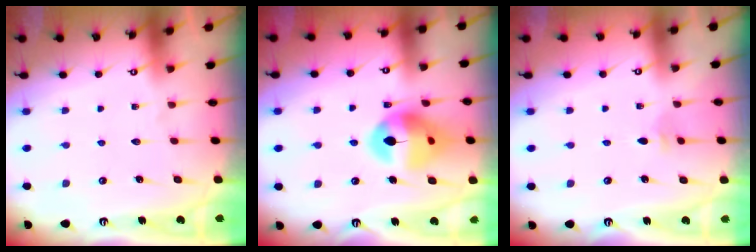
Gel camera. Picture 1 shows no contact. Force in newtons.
{"total": 14.3, "press": 14.2, "slide": 1.6}
{"total": 2.6, "press": 2.5, "slide": 0.5}